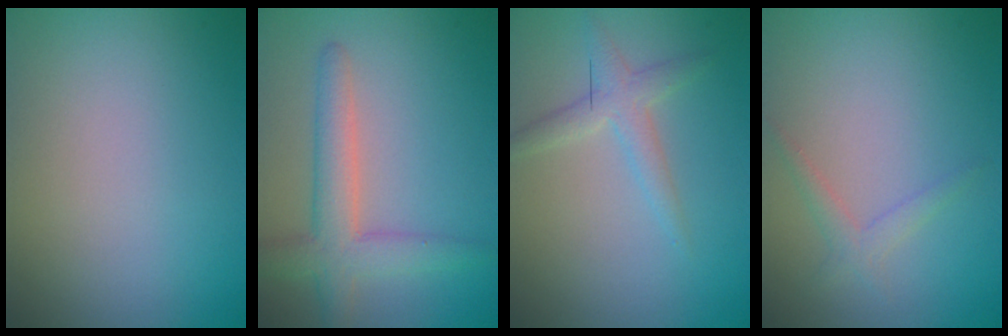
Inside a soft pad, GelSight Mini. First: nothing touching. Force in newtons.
{"total": 4.3, "press": 4.3, "slide": 0.1}
{"total": 2.1, "press": 2.1, "slide": 0.1}
{"total": 1.3, "press": 1.3, "slide": 0.1}